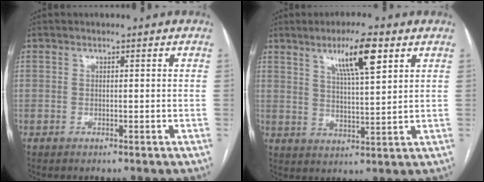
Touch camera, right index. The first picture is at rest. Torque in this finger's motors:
{"motor_torque": [0.51, 0.47, 0.19, 0.08]}